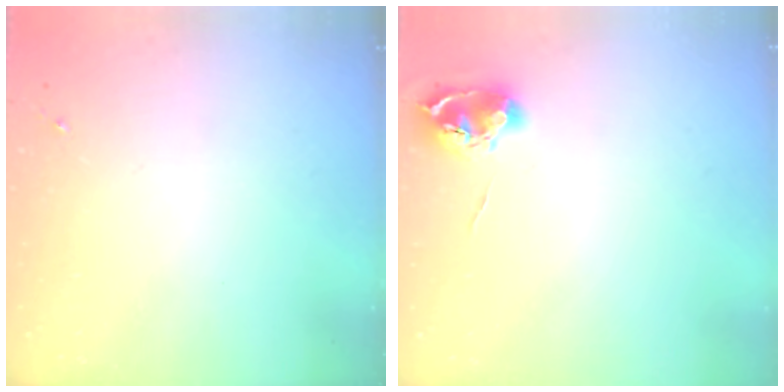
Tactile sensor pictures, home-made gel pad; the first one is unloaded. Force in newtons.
{"total": 8.0, "press": 8.0, "slide": 0.8}